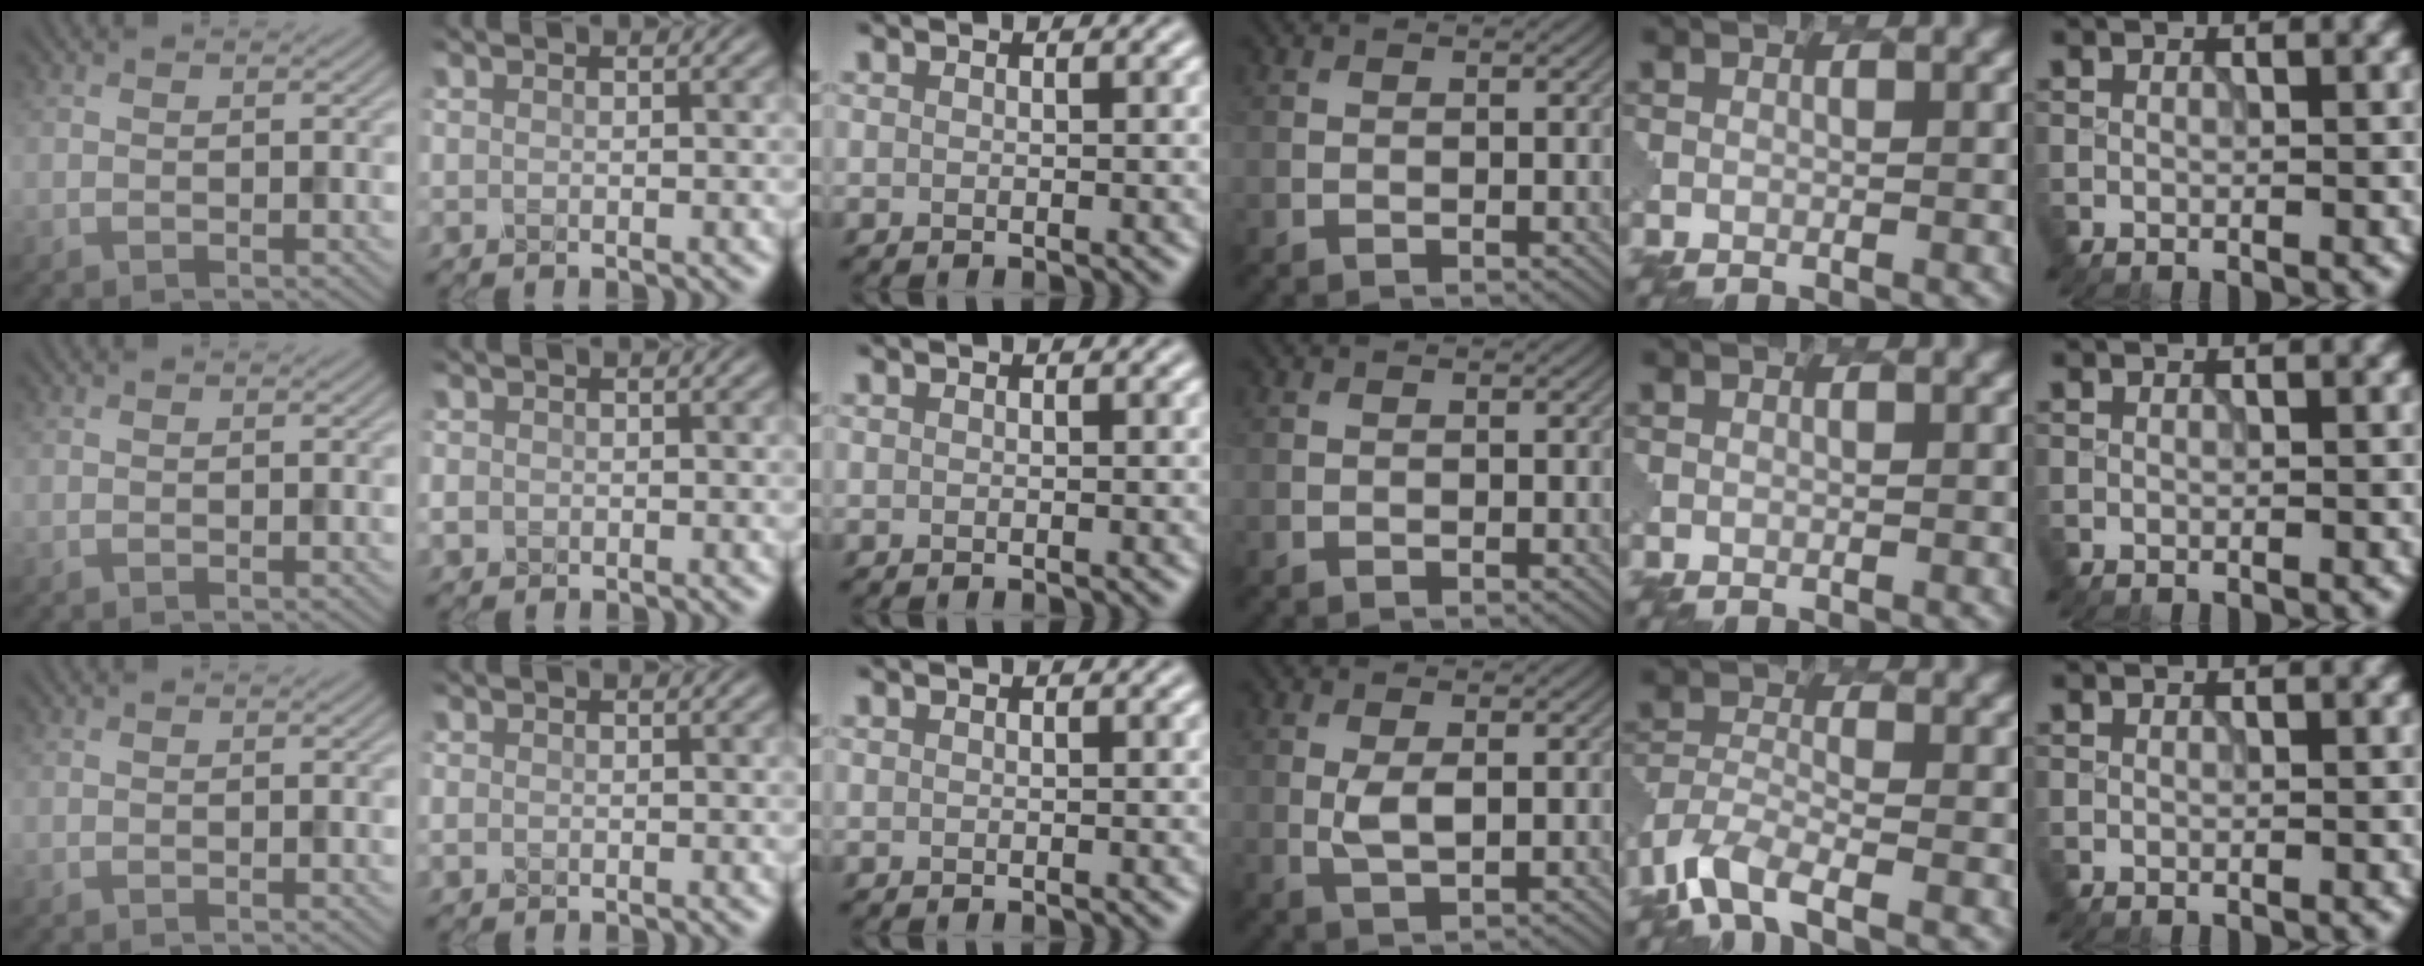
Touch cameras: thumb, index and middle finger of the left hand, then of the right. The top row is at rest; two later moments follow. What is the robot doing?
{"motion": "extract", "object": "pen bag"}